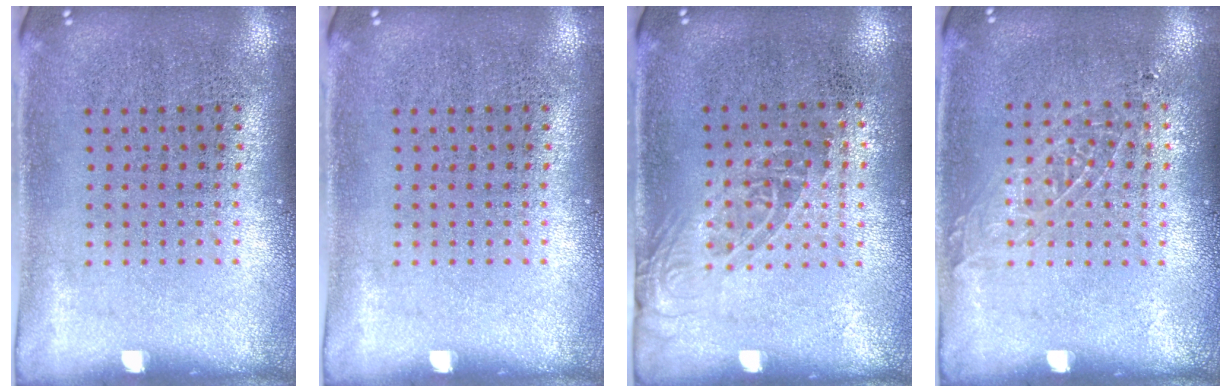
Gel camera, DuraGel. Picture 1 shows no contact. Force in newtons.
{"total": 0.0}
{"total": 1.3, "press": 1.0, "slide": 0.9}
{"total": 0.9, "press": 0.9, "slide": 0.2}